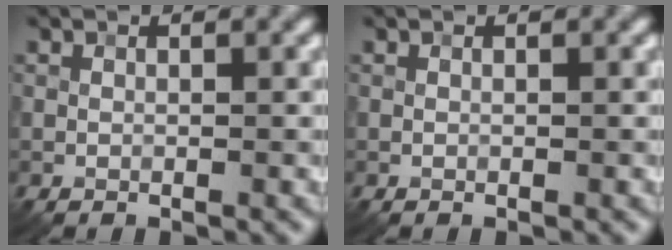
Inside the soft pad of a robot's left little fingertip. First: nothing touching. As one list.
[{"total": 0.0}]